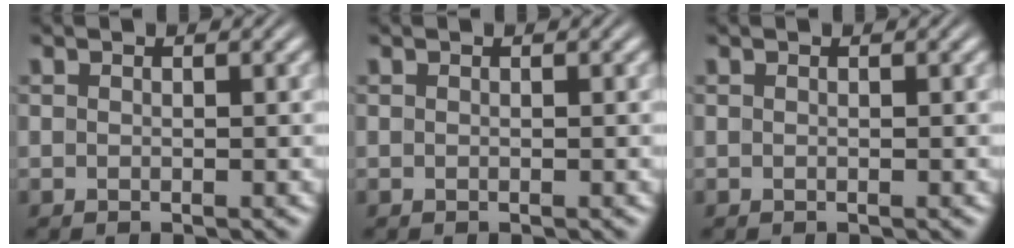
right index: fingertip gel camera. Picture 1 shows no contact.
{"total": 0.0}
{"total": 0.0}